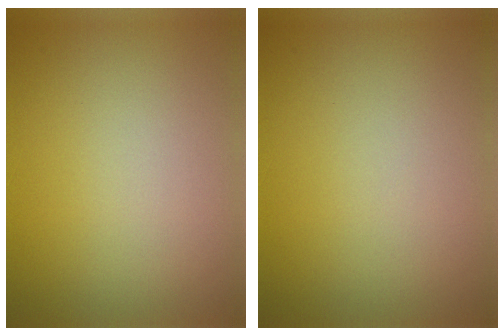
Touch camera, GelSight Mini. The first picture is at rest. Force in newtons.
{"total": 0.0}